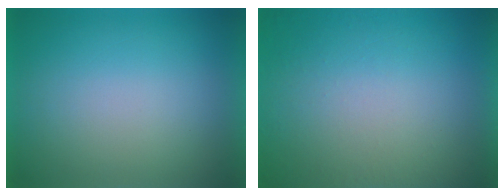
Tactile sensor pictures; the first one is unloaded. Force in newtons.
{"total": 1.2}